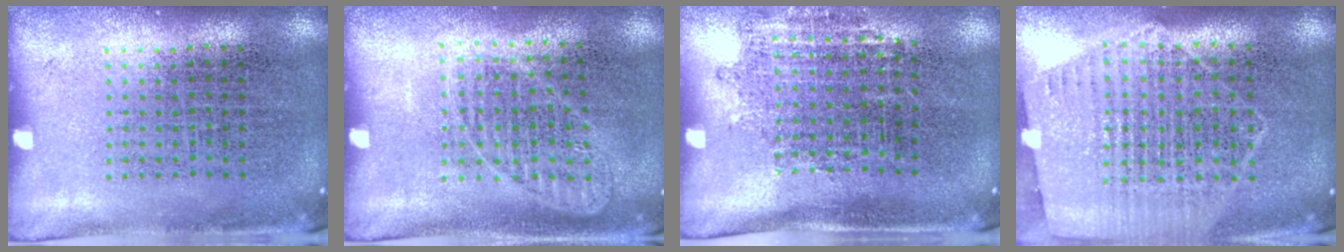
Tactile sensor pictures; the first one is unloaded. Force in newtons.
{"total": 1.1, "press": 1.1, "slide": 0.2}
{"total": 1.1, "press": 0.9, "slide": 0.7}
{"total": 1.2, "press": 1.1, "slide": 0.3}